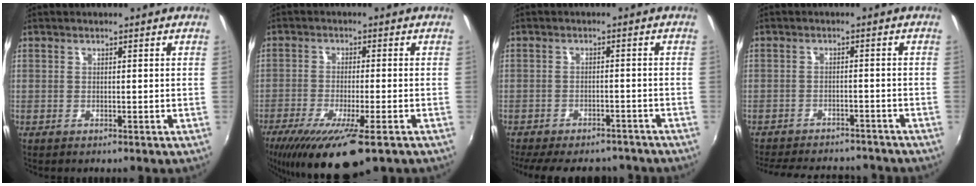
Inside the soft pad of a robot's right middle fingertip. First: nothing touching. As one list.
[{"total": 15.0, "force": [-9.7, 2.7, 11.1], "torque": [-0.214, -0.053, -0.162]}, {"total": 15.3, "force": [-12.7, 5.6, 6.4], "torque": [-0.141, -0.015, -0.169]}, {"total": 15.7, "force": [-13.6, 5.1, 6.0], "torque": [-0.133, -0.005, -0.186]}]